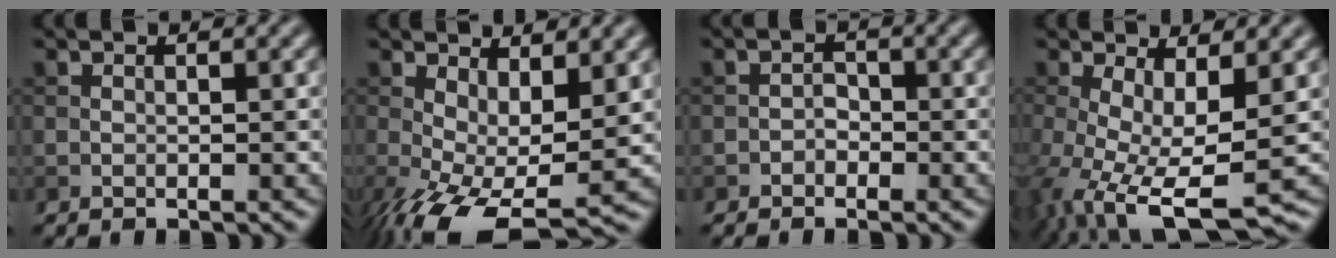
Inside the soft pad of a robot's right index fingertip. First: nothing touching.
{"total": 9.6, "force": [-1.7, 4.4, 8.3], "torque": [-0.157, -0.022, -0.018]}
{"total": 1.2, "force": [-0.6, 0.9, 0.5], "torque": [-0.003, 0.002, -0.011]}
{"total": 8.6, "force": [-2.0, 3.7, 7.5], "torque": [-0.153, -0.022, -0.027]}